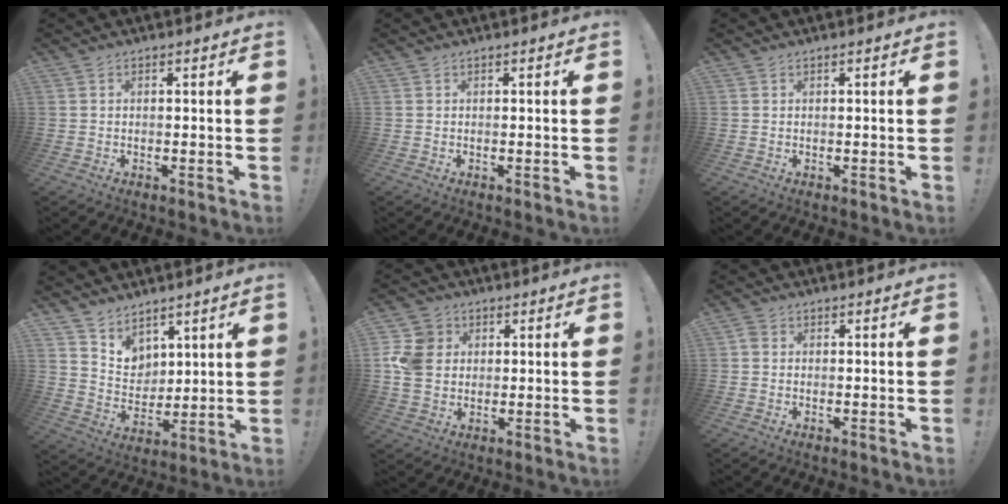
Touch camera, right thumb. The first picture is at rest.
{"total": 0.0}
{"total": 0.0}
{"total": 8.1, "force": [6.4, 4.8, 0.6], "torque": [-0.027, -0.059, 0.131]}
{"total": 10.6, "force": [1.0, 9.0, 5.4], "torque": [-0.112, 0.009, 0.021]}
{"total": 1.4, "force": [-0.2, 1.2, 0.6], "torque": [-0.013, 0.004, -0.002]}